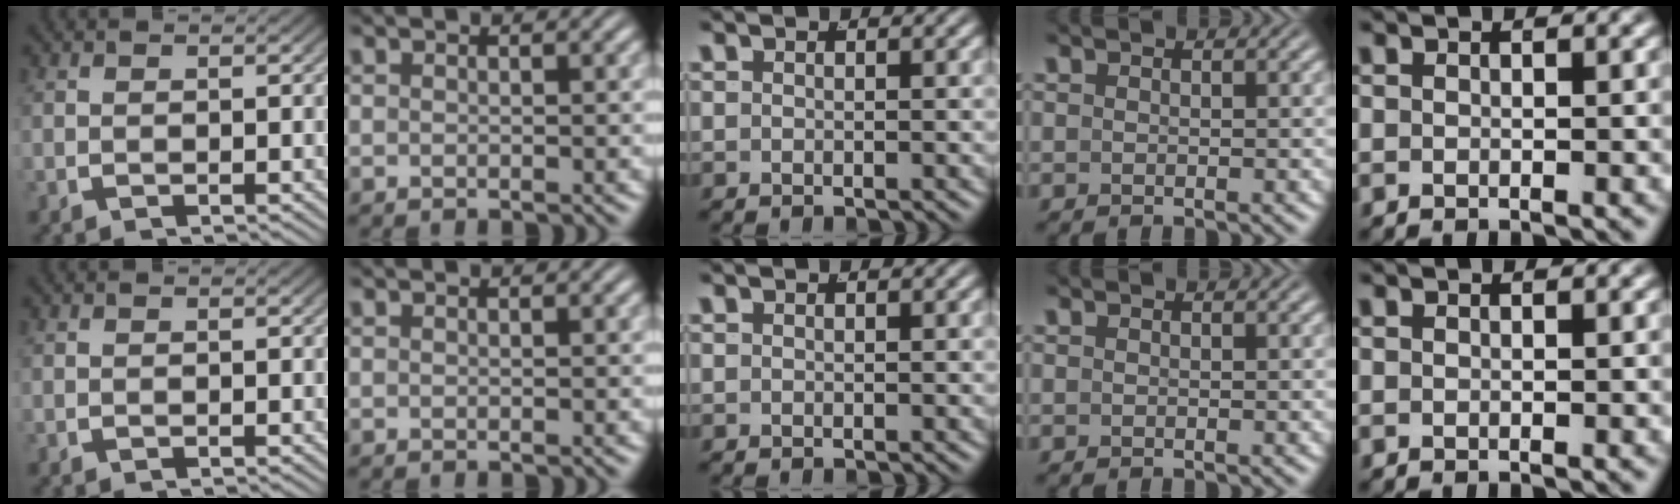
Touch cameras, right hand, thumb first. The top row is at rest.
{}